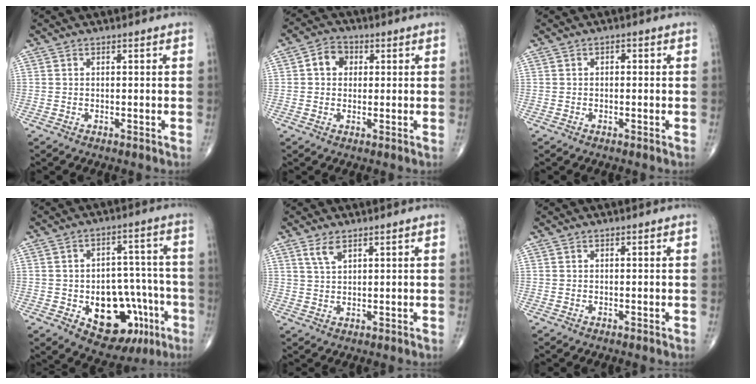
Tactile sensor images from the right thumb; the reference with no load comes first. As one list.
[{"total": 4.7, "force": [0.9, 3.9, 2.6], "torque": [-0.024, 0.009, 0.009]}, {"total": 0.9, "force": [0.0, 0.6, 0.6], "torque": [0.002, 0.005, -0.006]}, {"total": 16.8, "force": [-6.2, 10.7, 11.5], "torque": [-0.107, 0.047, -0.072]}, {"total": 3.1, "force": [2.0, 1.2, 2.0], "torque": [-0.040, -0.005, 0.044]}, {"total": 0.0}]